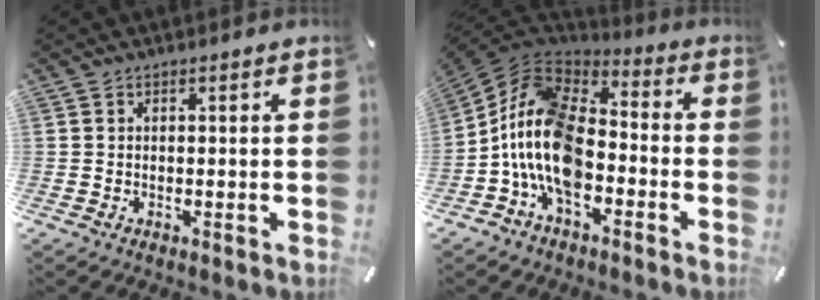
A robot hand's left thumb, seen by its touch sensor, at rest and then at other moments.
{"total": 17.9, "force": [-6.0, 11.2, 12.7], "torque": [-0.274, 0.022, -0.109]}